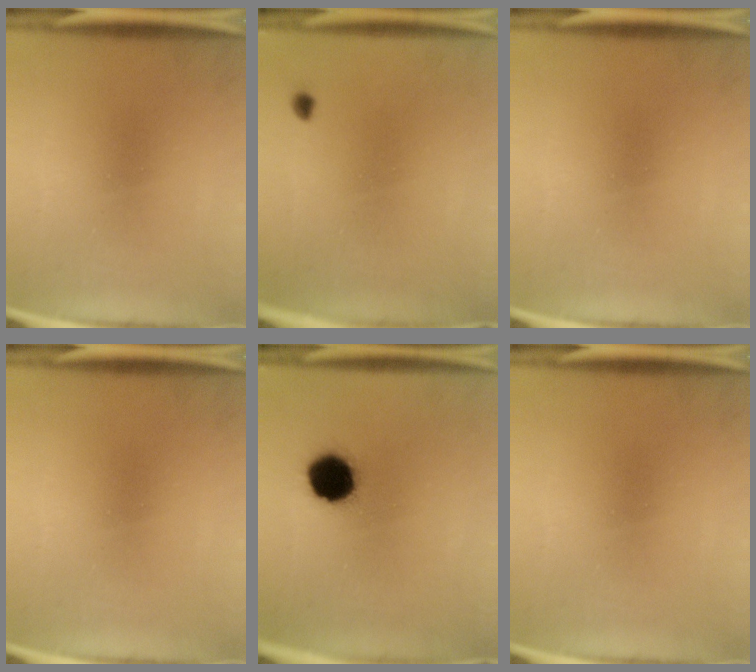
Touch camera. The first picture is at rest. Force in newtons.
{"total": 0.8}
{"total": 0.0}
{"total": 0.0}
{"total": 11.5}
{"total": 0.0}